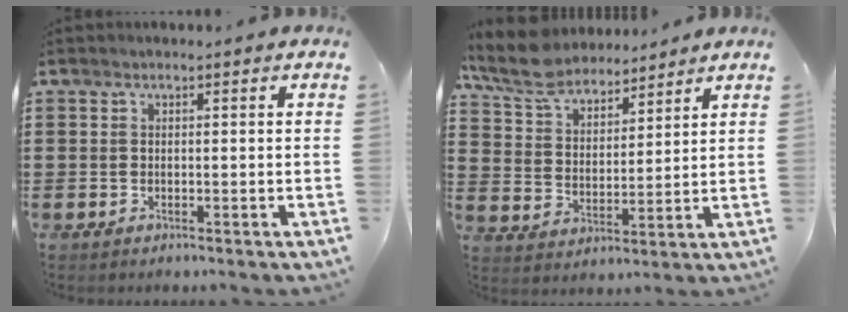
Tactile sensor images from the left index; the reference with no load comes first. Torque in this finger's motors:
{"motor_torque": [2.08, -0.06, 1.05, 0.21]}